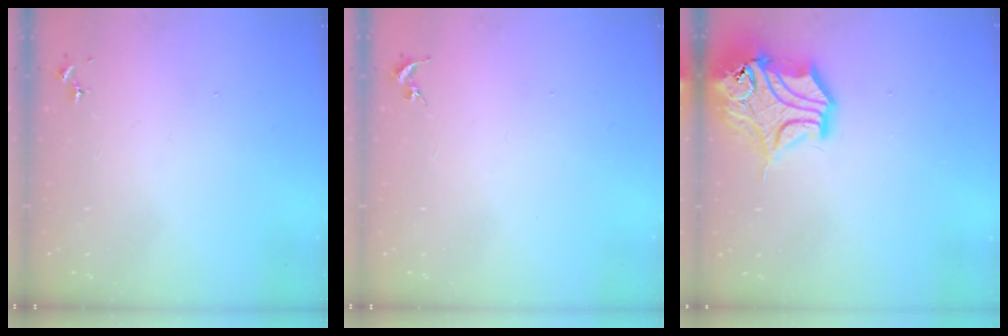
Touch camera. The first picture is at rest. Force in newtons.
{"total": 0.0}
{"total": 16.7, "press": 16.5, "slide": 2.5}